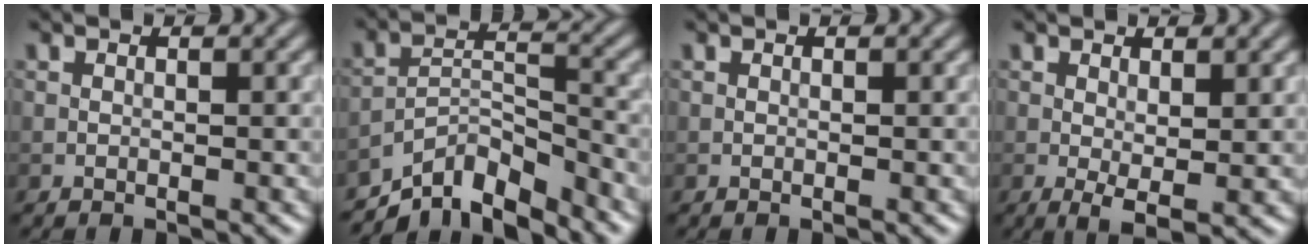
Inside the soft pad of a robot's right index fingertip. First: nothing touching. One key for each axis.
{"total": 7.0, "fx": -5.8, "fy": 2.1, "fz": 3.2, "tx": -0.044, "ty": -0.003, "tz": -0.109}
{"total": 0.0}
{"total": 2.2, "fx": 0.2, "fy": 0.7, "fz": 2.1, "tx": -0.037, "ty": -0.008, "tz": 0.007}